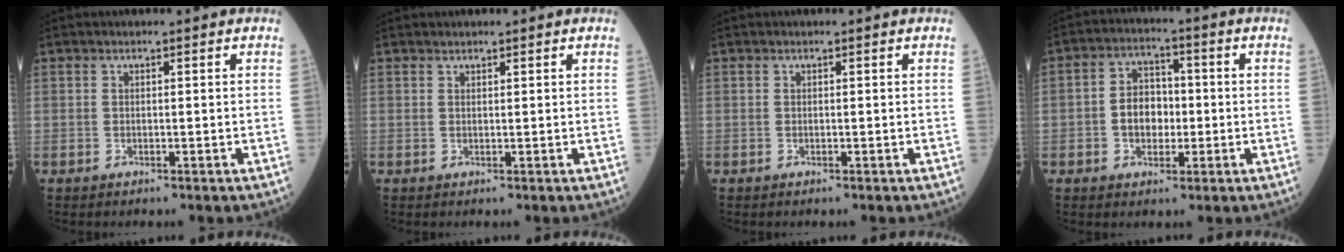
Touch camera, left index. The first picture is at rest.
{"total": 0.6, "force": [0.6, 0.2, 0.0], "torque": [-0.008, 0.004, 0.012]}
{"total": 0.0}
{"total": 6.2, "force": [-1.1, 4.5, 4.1], "torque": [-0.082, 0.016, -0.020]}